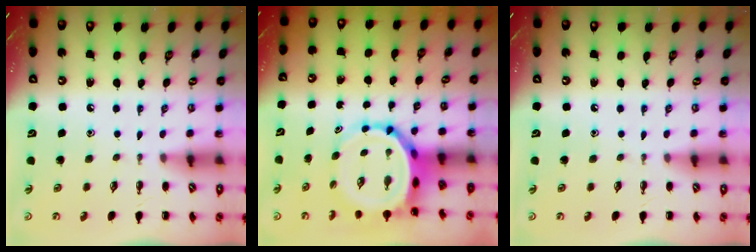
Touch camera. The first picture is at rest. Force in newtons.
{"total": 7.3, "press": 6.9, "slide": 2.5}
{"total": 0.0}